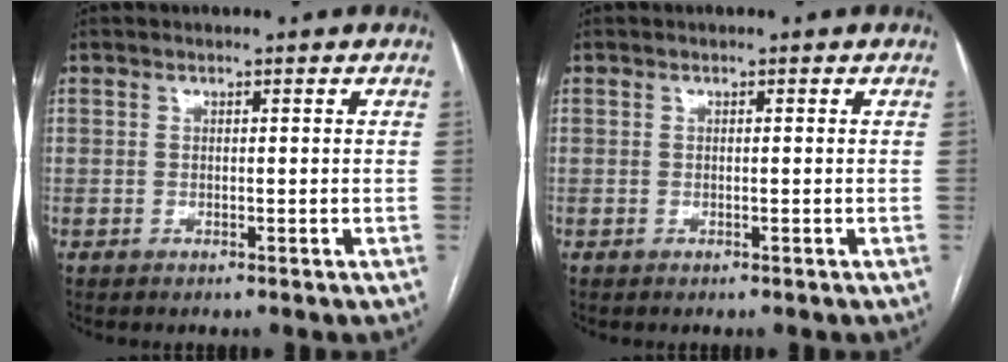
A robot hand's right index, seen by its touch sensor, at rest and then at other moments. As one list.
[{"total": 0.0}]